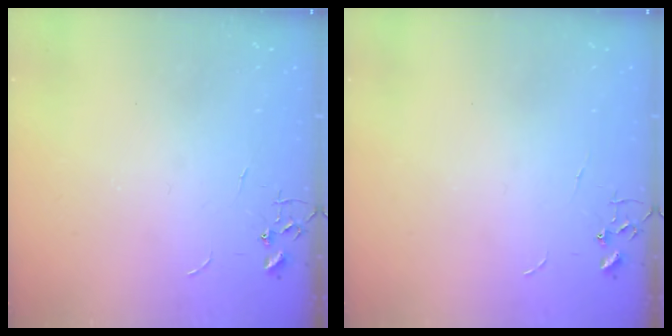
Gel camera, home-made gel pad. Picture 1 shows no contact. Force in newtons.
{"total": 0.0}